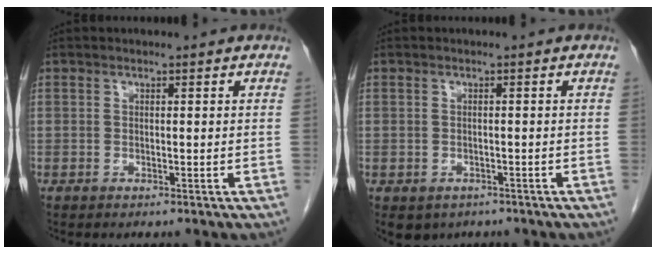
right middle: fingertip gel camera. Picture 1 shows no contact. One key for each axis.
{"total": 4.1, "fx": -2.8, "fy": 2.8, "fz": 0.8, "tx": -0.009, "ty": 0.002, "tz": -0.035}